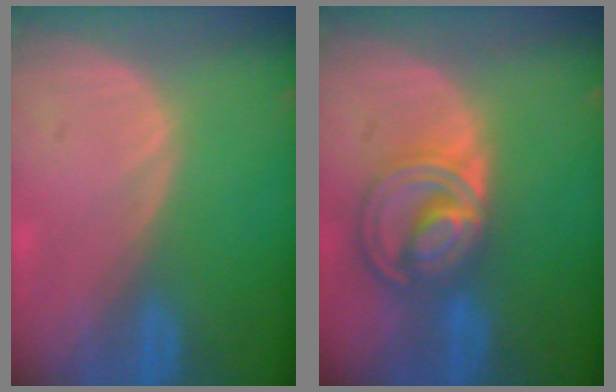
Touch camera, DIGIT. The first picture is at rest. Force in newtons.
{"total": 8.6, "press": 7.3, "slide": 4.6}